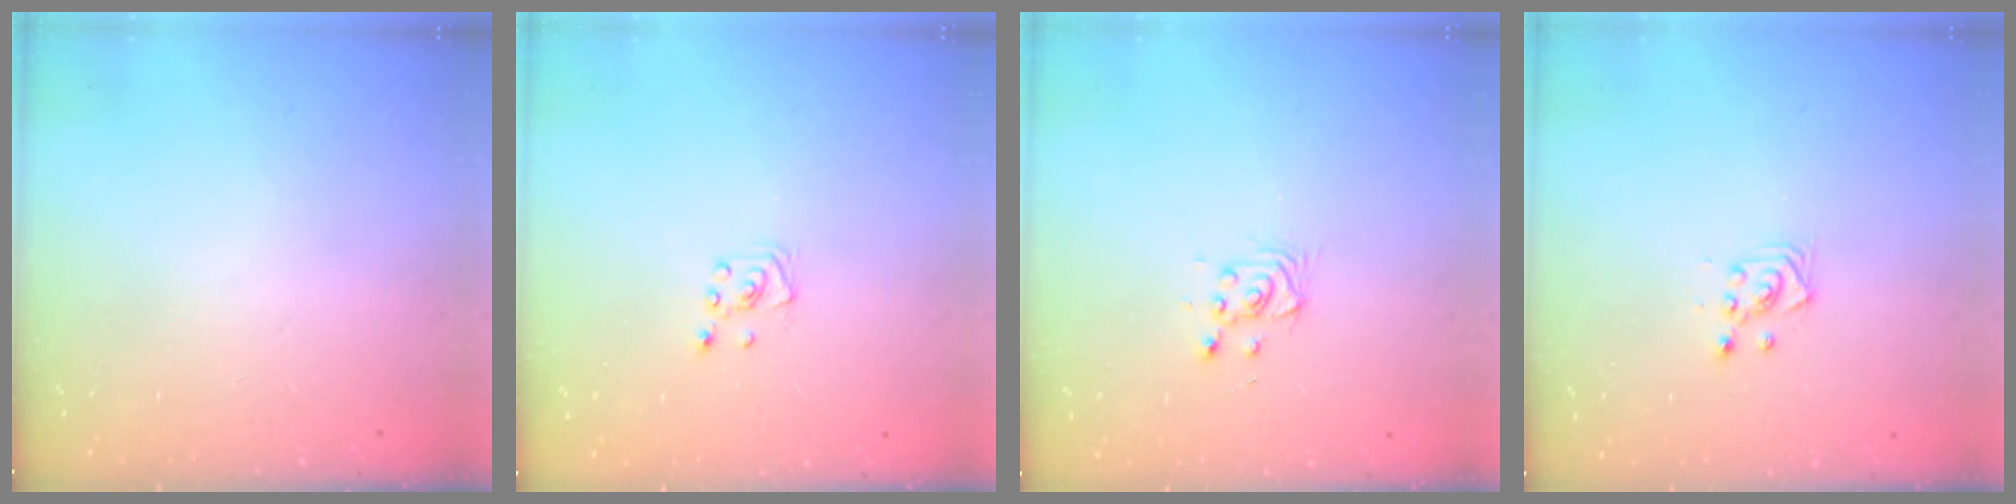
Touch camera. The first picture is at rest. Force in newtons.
{"total": 3.0, "press": 2.9, "slide": 0.3}
{"total": 3.0, "press": 3.0, "slide": 0.2}
{"total": 3.0, "press": 3.0, "slide": 0.5}